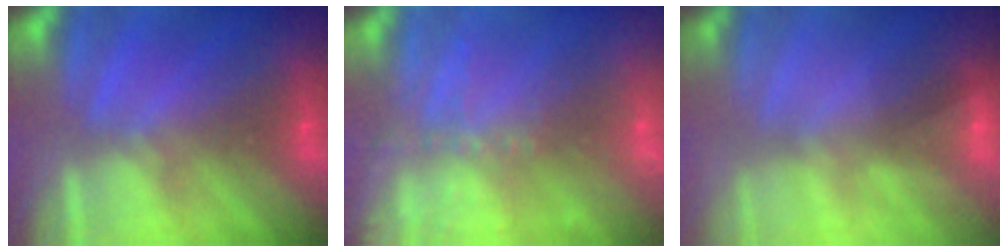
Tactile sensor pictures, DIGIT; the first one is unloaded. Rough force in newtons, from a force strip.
{"total": 10.8}
{"total": 2.3}